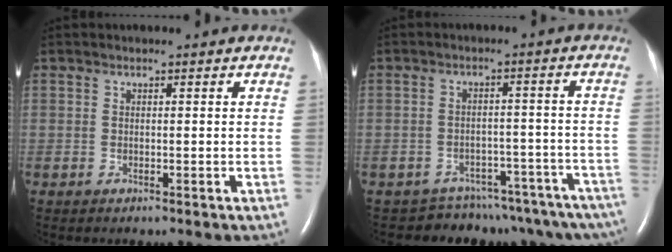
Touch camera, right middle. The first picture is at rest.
{"total": 14.8, "force": [-13.7, 4.6, 3.0], "torque": [-0.010, 0.040, -0.156]}